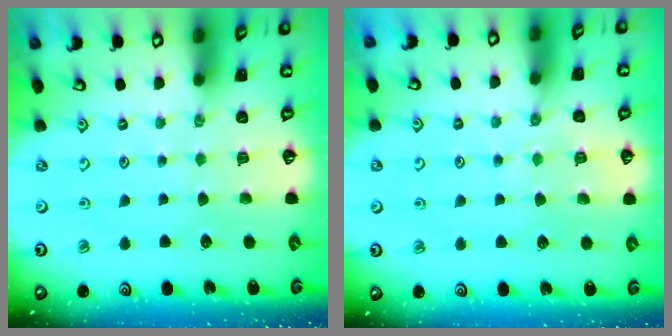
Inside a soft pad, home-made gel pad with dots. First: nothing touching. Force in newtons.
{"total": 6.3, "press": 6.2, "slide": 0.6}